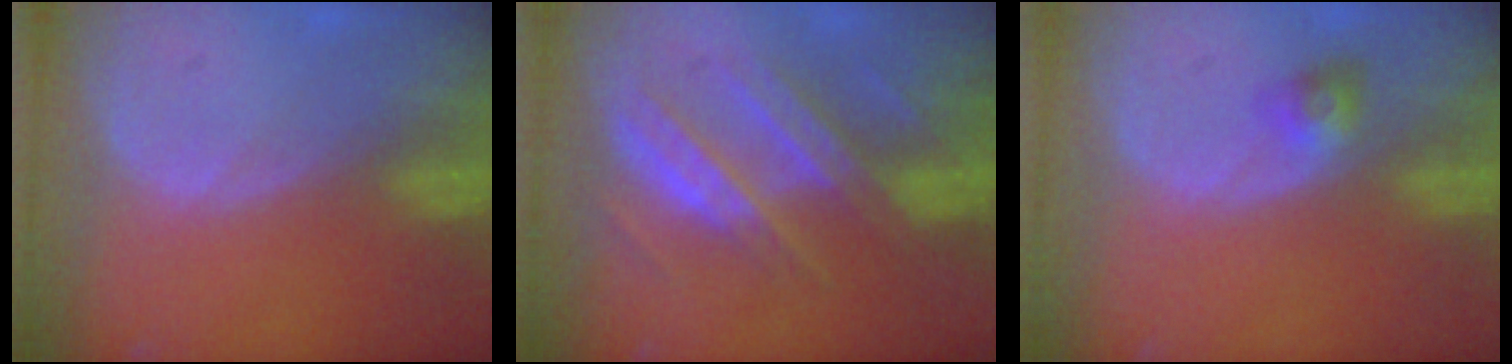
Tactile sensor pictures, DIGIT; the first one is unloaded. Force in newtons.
{"total": 8.1, "press": 8.1, "slide": 0.4}
{"total": 3.0, "press": 2.7, "slide": 1.3}